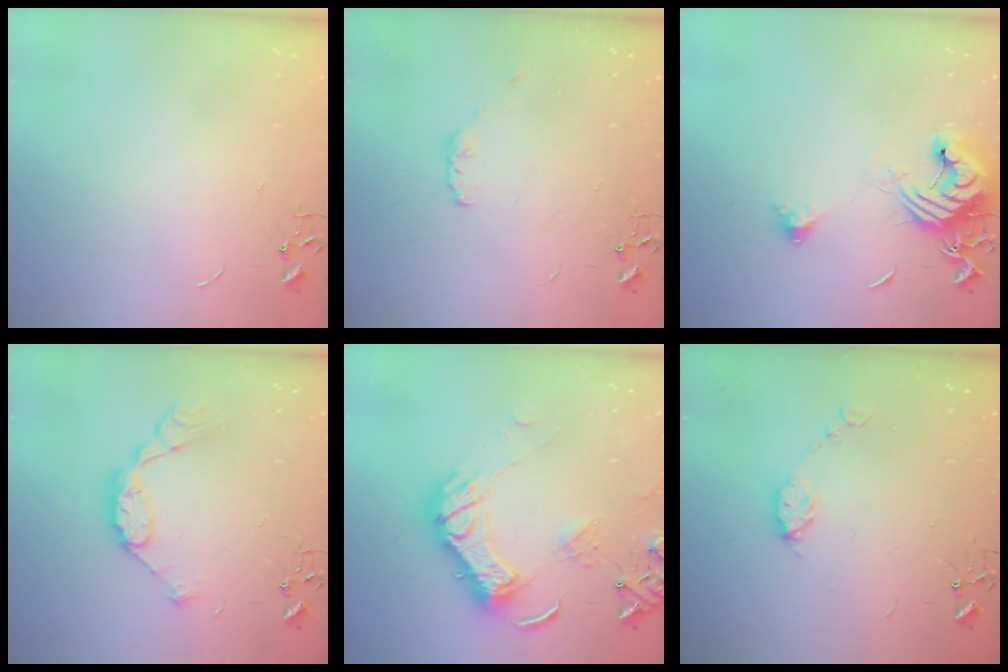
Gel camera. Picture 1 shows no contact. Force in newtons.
{"total": 4.0, "press": 4.0, "slide": 0.6}
{"total": 15.1, "press": 15.0, "slide": 2.0}
{"total": 11.0, "press": 11.0, "slide": 0.9}
{"total": 18.6, "press": 18.4, "slide": 2.6}
{"total": 6.3, "press": 6.3, "slide": 0.6}